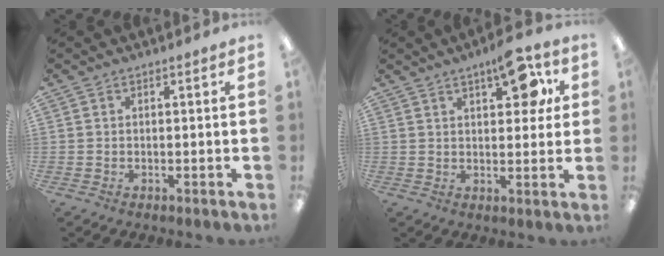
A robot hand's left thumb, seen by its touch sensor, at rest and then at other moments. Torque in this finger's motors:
{"motor_torque": [0.21, 0.33, -0.28, 0.21, 0.00]}